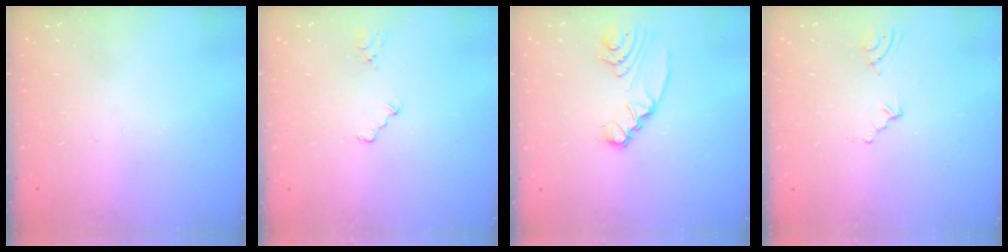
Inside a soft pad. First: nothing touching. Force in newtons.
{"total": 3.9, "press": 3.8, "slide": 0.5}
{"total": 5.4, "press": 5.4, "slide": 0.2}
{"total": 2.7, "press": 1.9, "slide": 2.0}